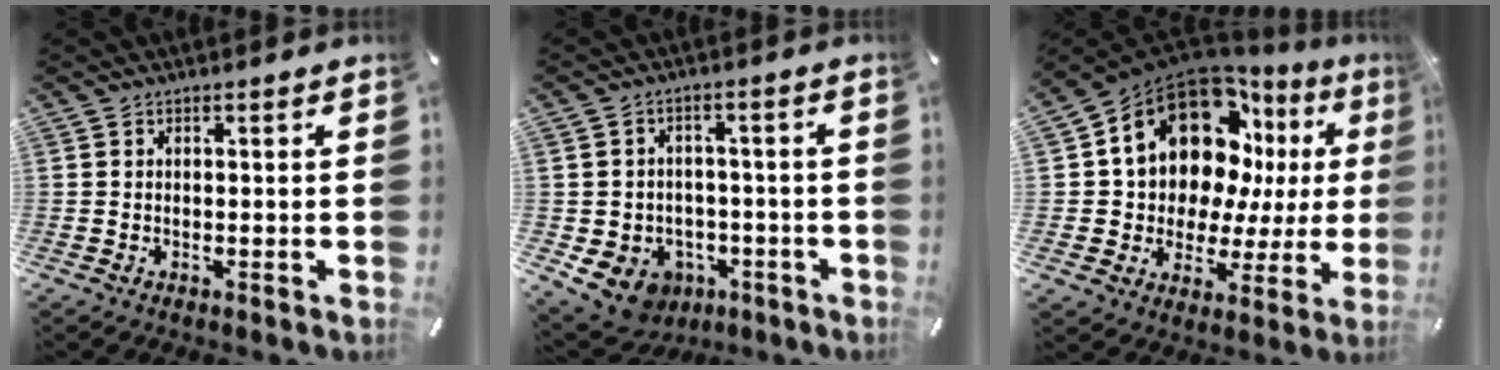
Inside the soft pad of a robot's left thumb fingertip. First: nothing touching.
{"total": 9.2, "force": [-4.1, 7.6, 3.0], "torque": [-0.066, 0.028, -0.068]}
{"total": 20.0, "force": [9.5, 13.0, 12.0], "torque": [-0.191, -0.076, 0.166]}